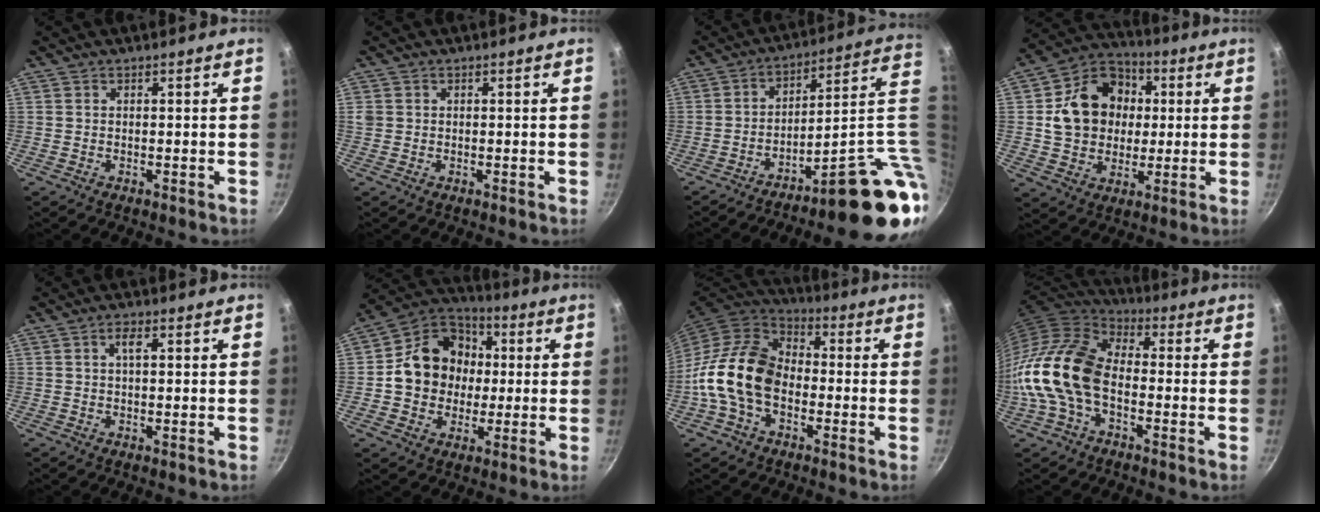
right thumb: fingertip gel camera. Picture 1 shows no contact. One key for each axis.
{"total": 1.3, "fx": 0.2, "fy": 1.3, "fz": 0.5, "tx": -0.008, "ty": 0.002, "tz": 0.002}
{"total": 20.7, "fx": -6.6, "fy": 5.3, "fz": 19.0, "tx": -0.201, "ty": 0.041, "tz": -0.088}
{"total": 16.2, "fx": 2.0, "fy": 13.5, "fz": 8.8, "tx": -0.116, "ty": 0.024, "tz": 0.030}
{"total": 2.1, "fx": 0.4, "fy": 0.6, "fz": 2.0, "tx": -0.043, "ty": 0.006, "tz": 0.005}
{"total": 15.8, "fx": 0.6, "fy": 13.6, "fz": 8.0, "tx": -0.099, "ty": 0.028, "tz": -0.003}
{"total": 15.8, "fx": -3.0, "fy": 10.9, "fz": 11.1, "tx": -0.174, "ty": 0.035, "tz": -0.074}
{"total": 15.6, "fx": -3.4, "fy": 9.8, "fz": 11.6, "tx": -0.206, "ty": 0.038, "tz": -0.083}